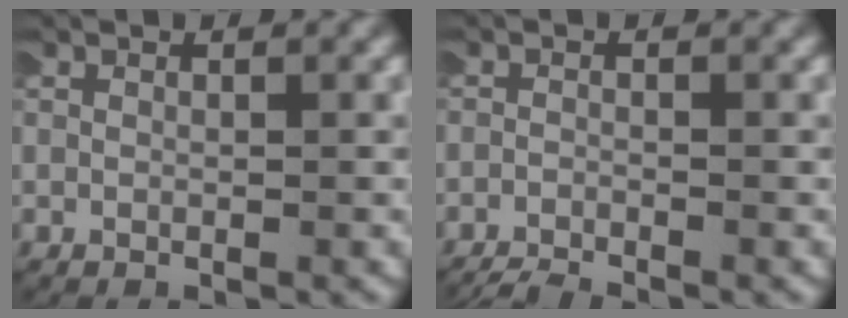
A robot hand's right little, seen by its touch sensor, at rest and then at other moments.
{"total": 2.5, "force": [-2.5, 0.4, 0.2], "torque": [-0.010, -0.011, -0.039]}